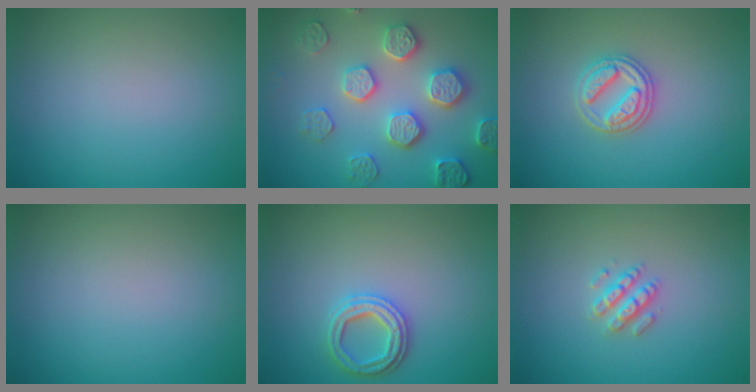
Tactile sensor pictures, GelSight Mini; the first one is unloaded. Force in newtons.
{"total": 5.0, "press": 4.9, "slide": 1.2}
{"total": 3.0, "press": 2.8, "slide": 1.0}
{"total": 0.0}
{"total": 2.8, "press": 2.7, "slide": 0.7}
{"total": 2.5, "press": 2.4, "slide": 0.5}